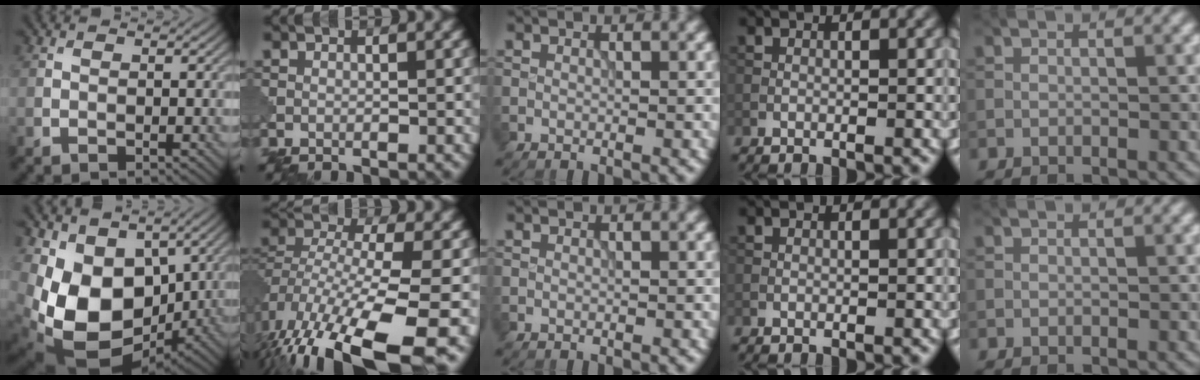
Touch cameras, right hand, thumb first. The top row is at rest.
{"thumb": {"total": 12.3, "force": [0.6, 9.2, 8.1], "torque": [-0.192, -0.035, 0.015]}, "index": {"total": 15.1, "force": [-8.6, 5.6, 11.1], "torque": [-0.234, -0.029, -0.117]}}